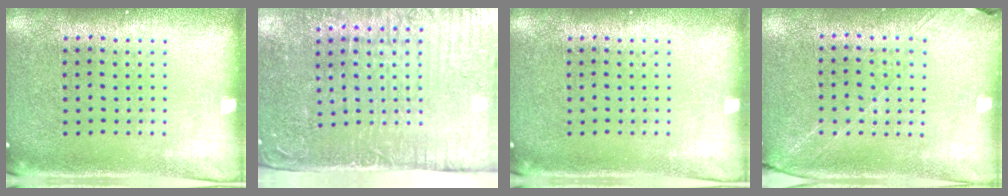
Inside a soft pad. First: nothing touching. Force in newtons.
{"total": 5.5, "press": 4.6, "slide": 3.0}
{"total": 0.0}
{"total": 1.3, "press": 1.2, "slide": 0.5}